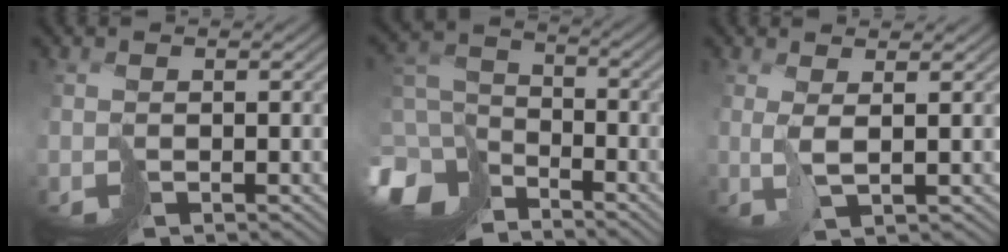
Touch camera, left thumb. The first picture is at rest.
{"total": 11.5, "force": [-8.1, 6.1, 5.3], "torque": [-0.147, -0.021, -0.163]}
{"total": 2.1, "force": [1.3, -0.5, 1.6], "torque": [-0.026, 0.009, 0.025]}